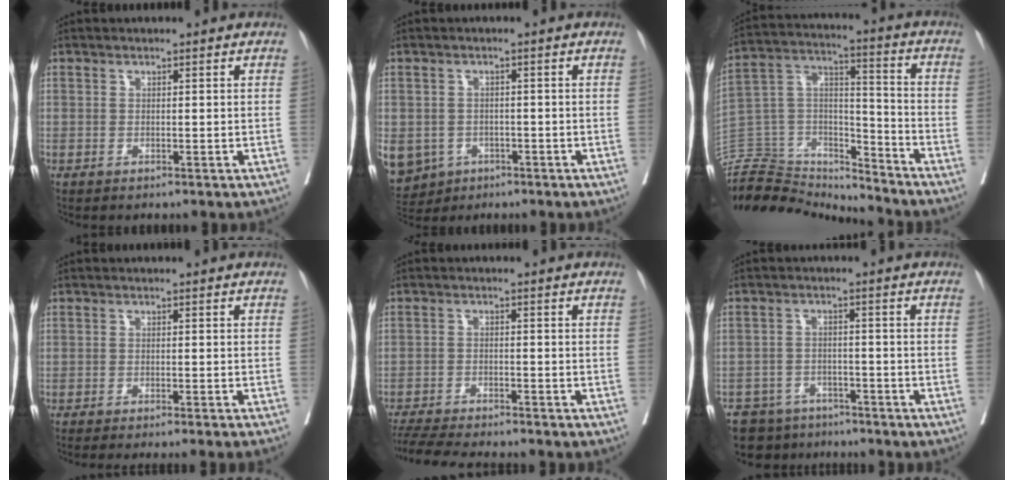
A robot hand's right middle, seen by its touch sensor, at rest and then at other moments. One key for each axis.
{"total": 14.8, "fx": -6.0, "fy": 12.5, "fz": 5.3, "tx": -0.165, "ty": -0.004, "tz": -0.075}
{"total": 19.2, "fx": -18.7, "fy": 3.6, "fz": 2.7, "tx": -0.052, "ty": 0.054, "tz": -0.316}
{"total": 8.1, "fx": -7.3, "fy": -0.9, "fz": 3.3, "tx": -0.016, "ty": -0.018, "tz": -0.095}
{"total": 9.8, "fx": -9.0, "fy": 0.5, "fz": 3.9, "tx": -0.059, "ty": -0.014, "tz": -0.141}
{"total": 7.9, "fx": -6.7, "fy": 4.1, "fz": 0.6, "tx": -0.006, "ty": 0.009, "tz": -0.097}